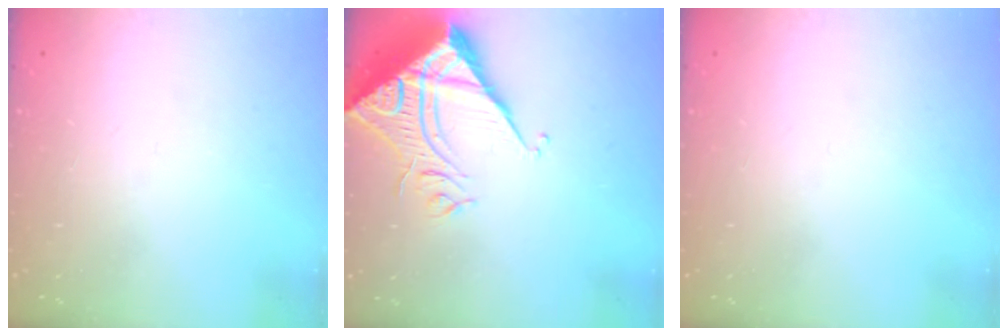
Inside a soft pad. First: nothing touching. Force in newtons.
{"total": 12.1, "press": 12.0, "slide": 1.2}
{"total": 0.0}